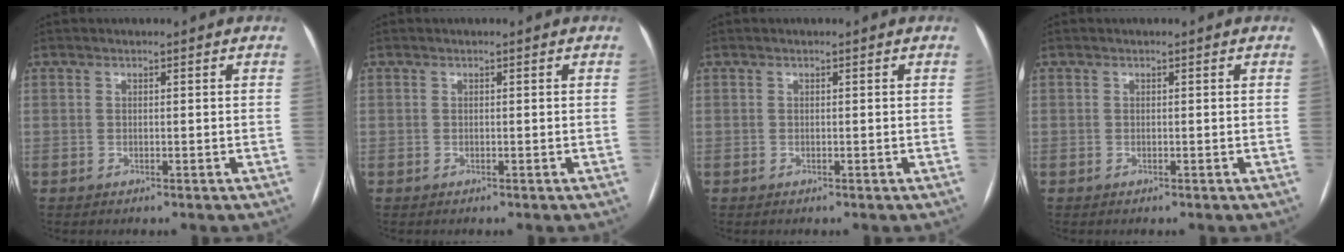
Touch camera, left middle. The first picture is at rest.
{"total": 0.0}
{"total": 0.0}
{"total": 0.0}